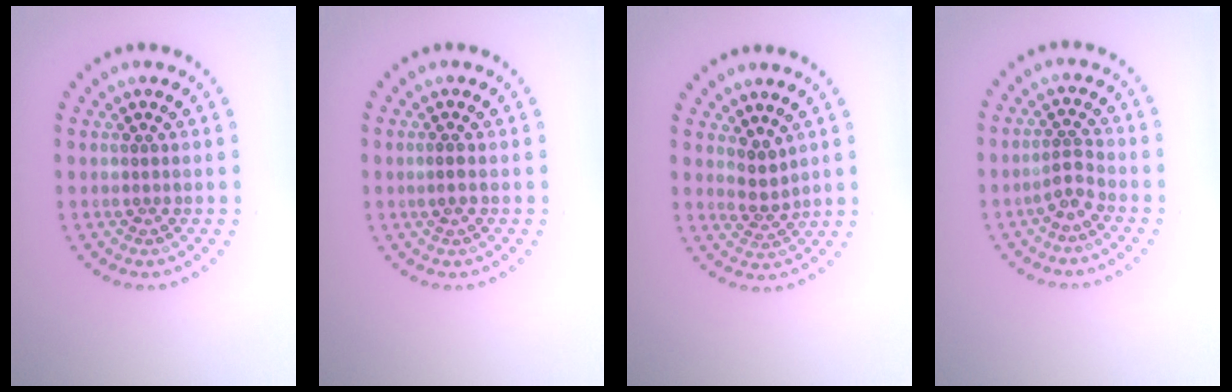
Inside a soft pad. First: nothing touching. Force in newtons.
{"total": 0.8, "press": 0.8, "slide": 0.2}
{"total": 2.0, "press": 1.5, "slide": 1.3}
{"total": 2.0, "press": 1.5, "slide": 1.3}